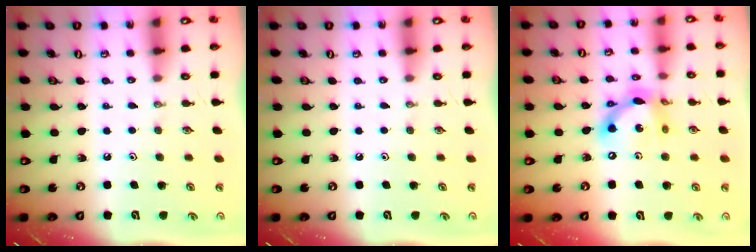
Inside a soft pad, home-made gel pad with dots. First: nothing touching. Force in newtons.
{"total": 0.0}
{"total": 14.2, "press": 14.1, "slide": 1.1}